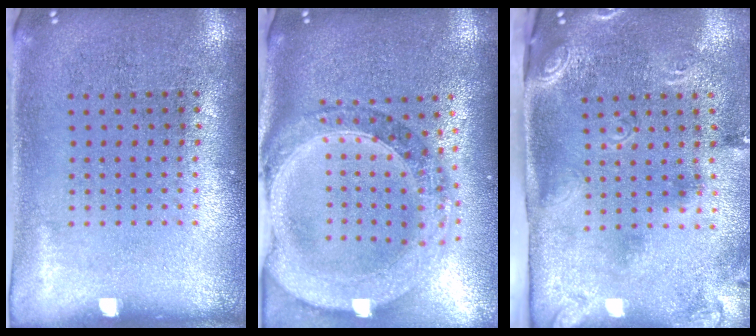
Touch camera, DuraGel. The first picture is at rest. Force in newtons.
{"total": 2.2, "press": 2.0, "slide": 0.9}
{"total": 2.9, "press": 1.8, "slide": 2.3}